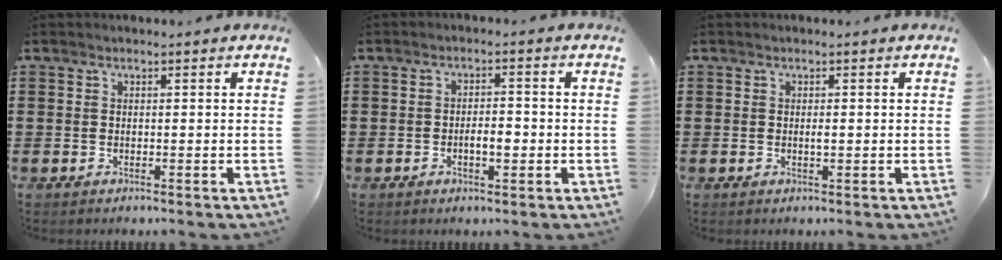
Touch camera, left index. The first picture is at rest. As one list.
[{"total": 3.2, "force": [-0.8, 1.2, 2.8], "torque": [-0.054, 0.004, -0.017]}, {"total": 1.0, "force": [0.1, 0.1, 1.0], "torque": [-0.019, -0.003, 0.001]}]